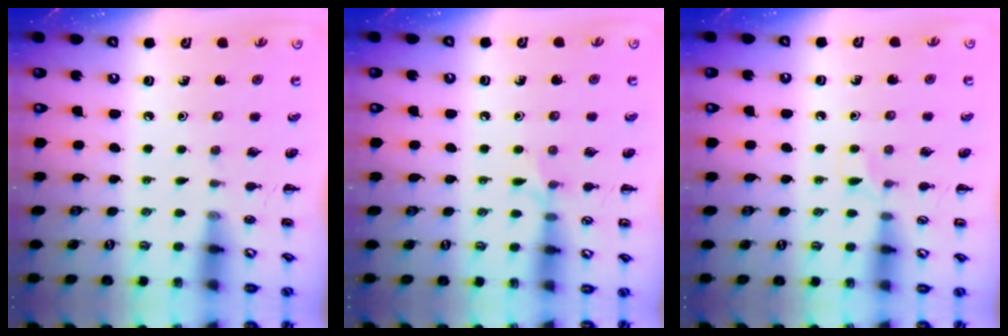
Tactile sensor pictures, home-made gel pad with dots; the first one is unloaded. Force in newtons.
{"total": 5.2, "press": 4.9, "slide": 1.9}
{"total": 4.6, "press": 4.2, "slide": 1.6}